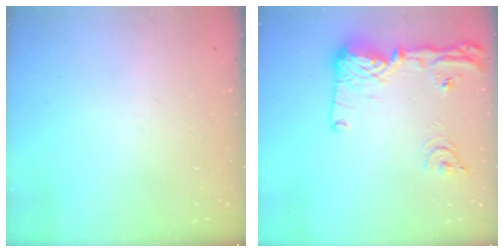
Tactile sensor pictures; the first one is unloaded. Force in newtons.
{"total": 16.7, "press": 16.6, "slide": 1.9}